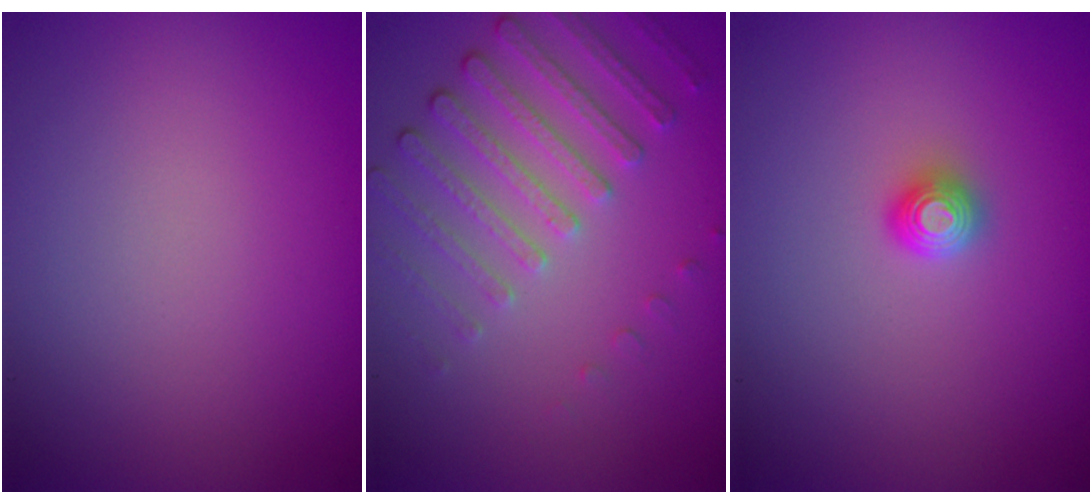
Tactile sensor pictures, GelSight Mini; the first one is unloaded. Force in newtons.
{"total": 4.7, "press": 3.4, "slide": 3.3}
{"total": 1.4, "press": 1.2, "slide": 0.7}